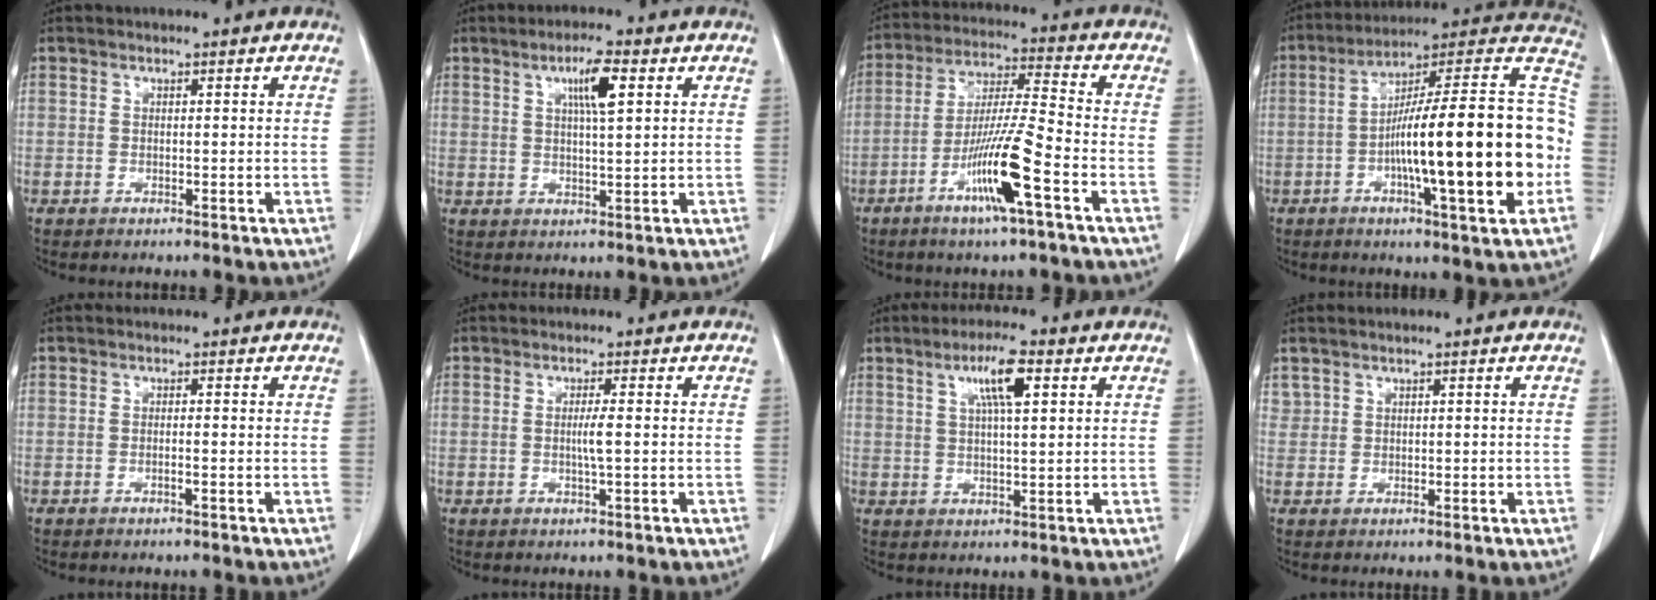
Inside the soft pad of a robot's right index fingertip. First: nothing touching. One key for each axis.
{"total": 5.7, "fx": 2.3, "fy": 0.6, "fz": 5.2, "tx": -0.092, "ty": 0.002, "tz": 0.038}
{"total": 12.1, "fx": -5.4, "fy": -0.3, "fz": 10.8, "tx": -0.209, "ty": -0.011, "tz": -0.103}
{"total": 25.7, "fx": -4.3, "fy": 2.0, "fz": 25.2, "tx": -0.329, "ty": 0.014, "tz": -0.075}
{"total": 0.8, "fx": -0.3, "fy": -0.1, "fz": 0.7, "tx": -0.013, "ty": 0.000, "tz": -0.005}
{"total": 2.2, "fx": -0.1, "fy": -0.3, "fz": 2.2, "tx": -0.043, "ty": -0.003, "tz": -0.002}
{"total": 6.8, "fx": 2.8, "fy": 0.9, "fz": 6.1, "tx": -0.112, "ty": 0.007, "tz": 0.048}
{"total": 1.5, "fx": 1.0, "fy": 1.1, "fz": 0.3, "tx": -0.001, "ty": 0.004, "tz": 0.022}